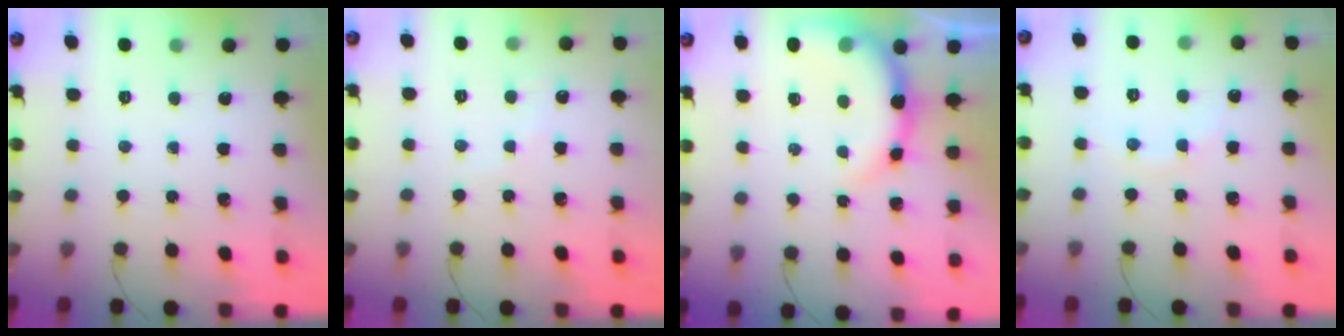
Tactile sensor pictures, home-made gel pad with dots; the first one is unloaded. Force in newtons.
{"total": 3.5, "press": 3.3, "slide": 1.1}
{"total": 9.3, "press": 9.1, "slide": 2.0}
{"total": 6.3, "press": 6.2, "slide": 1.3}